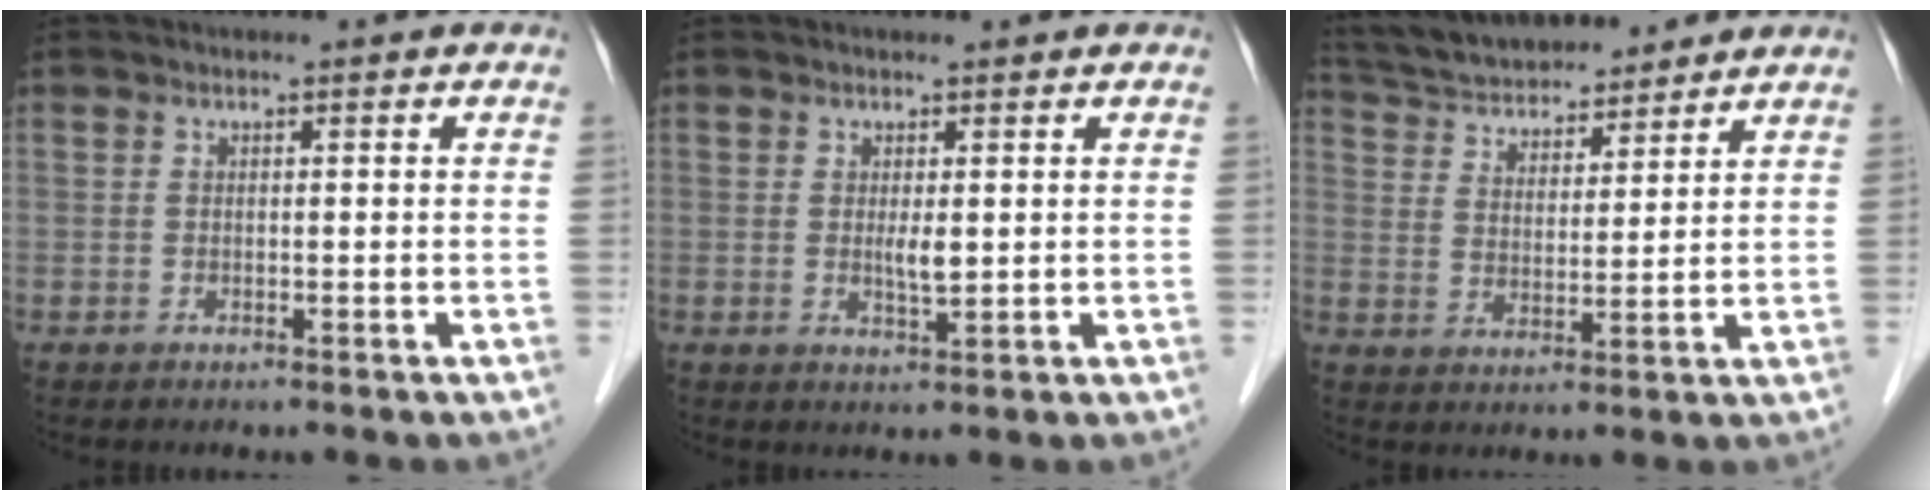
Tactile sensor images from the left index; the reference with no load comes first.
{"total": 2.1, "force": [0.5, 0.4, 2.0], "torque": [-0.038, -0.005, 0.011]}
{"total": 15.7, "force": [14.3, 4.3, 4.8], "torque": [-0.093, 0.033, 0.241]}